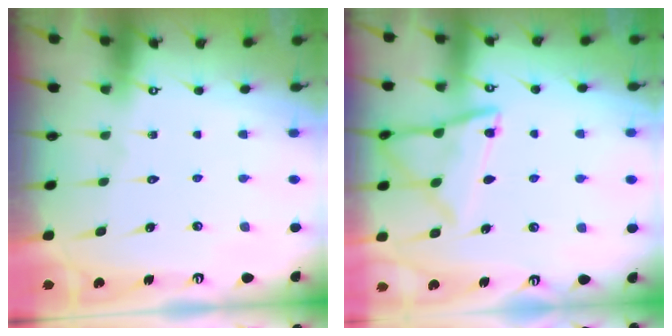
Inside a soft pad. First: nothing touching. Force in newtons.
{"total": 12.4, "press": 12.4, "slide": 1.3}